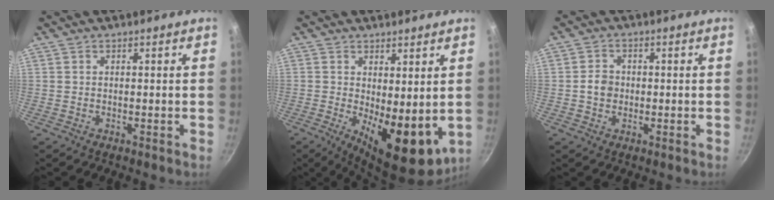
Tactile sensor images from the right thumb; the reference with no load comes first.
{"total": 11.3, "force": [-0.4, 4.9, 10.2], "torque": [-0.119, -0.019, 0.007]}
{"total": 3.7, "force": [-0.4, 3.2, 1.9], "torque": [-0.018, 0.011, -0.010]}